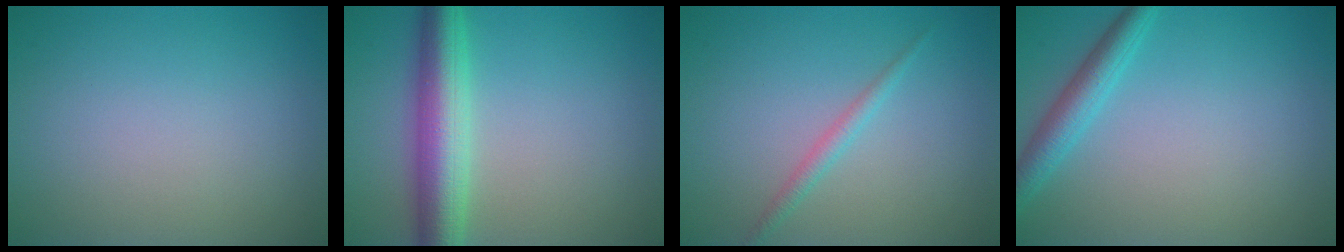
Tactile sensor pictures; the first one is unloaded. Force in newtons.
{"total": 6.1, "press": 6.1, "slide": 0.1}
{"total": 1.4, "press": 1.4, "slide": 0.0}
{"total": 2.8, "press": 2.8, "slide": 0.1}